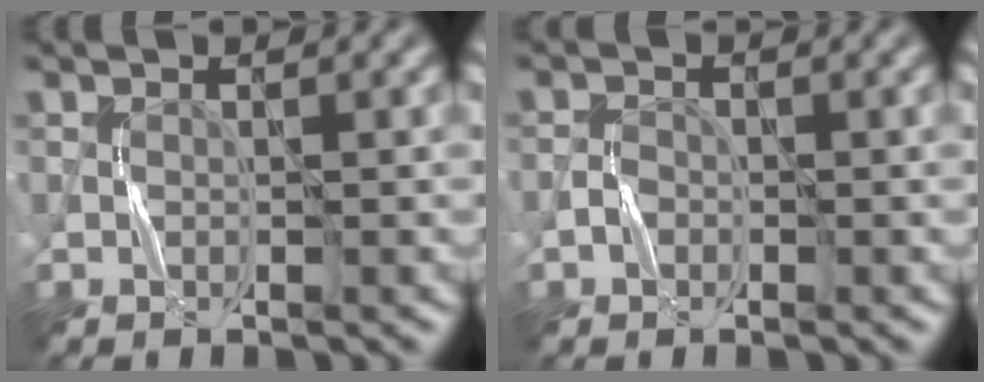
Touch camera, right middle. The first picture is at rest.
{"total": 1.0, "force": [-0.5, 0.7, 0.3], "torque": [0.000, 0.005, -0.012]}